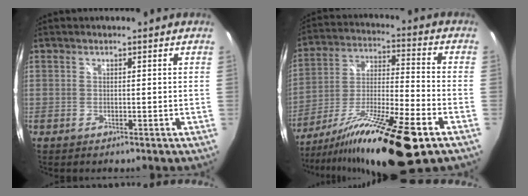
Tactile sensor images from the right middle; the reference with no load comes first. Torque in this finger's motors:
{"motor_torque": [1.45, -0.69, 0.50, 0.21]}